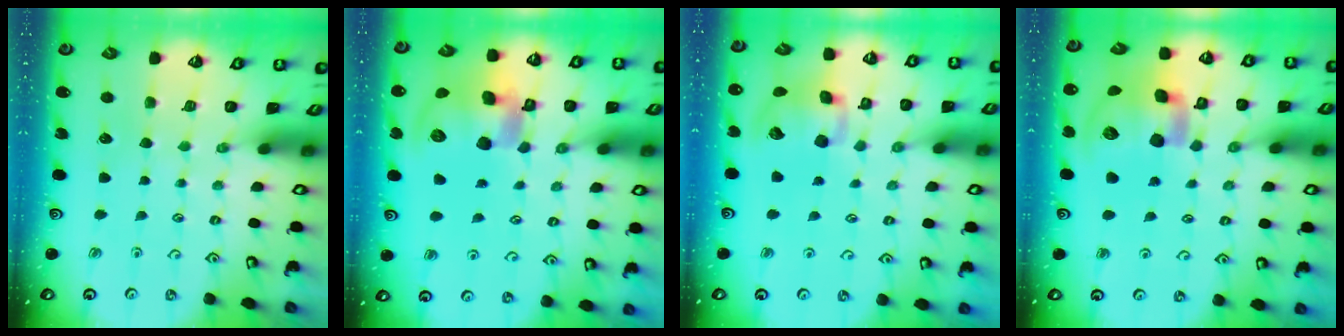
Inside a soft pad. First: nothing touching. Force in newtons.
{"total": 16.8, "press": 16.6, "slide": 2.8}
{"total": 12.8, "press": 12.6, "slide": 2.2}
{"total": 20.7, "press": 20.5, "slide": 3.1}